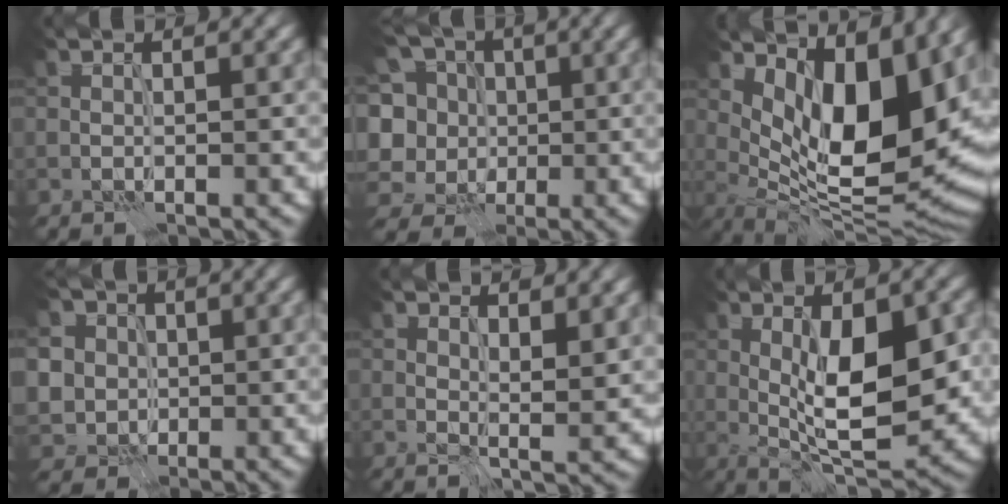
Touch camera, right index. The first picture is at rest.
{"total": 9.8, "force": [1.0, 8.8, 4.1], "torque": [-0.115, 0.039, -0.018]}
{"total": 13.7, "force": [3.5, 6.0, 11.8], "torque": [-0.160, -0.014, 0.060]}
{"total": 6.7, "force": [1.8, 6.1, 2.3], "torque": [-0.055, 0.016, 0.018]}
{"total": 3.3, "force": [1.6, 1.1, 2.6], "torque": [-0.040, -0.005, 0.030]}
{"total": 9.7, "force": [-0.2, 3.2, 9.1], "torque": [-0.137, -0.004, -0.002]}